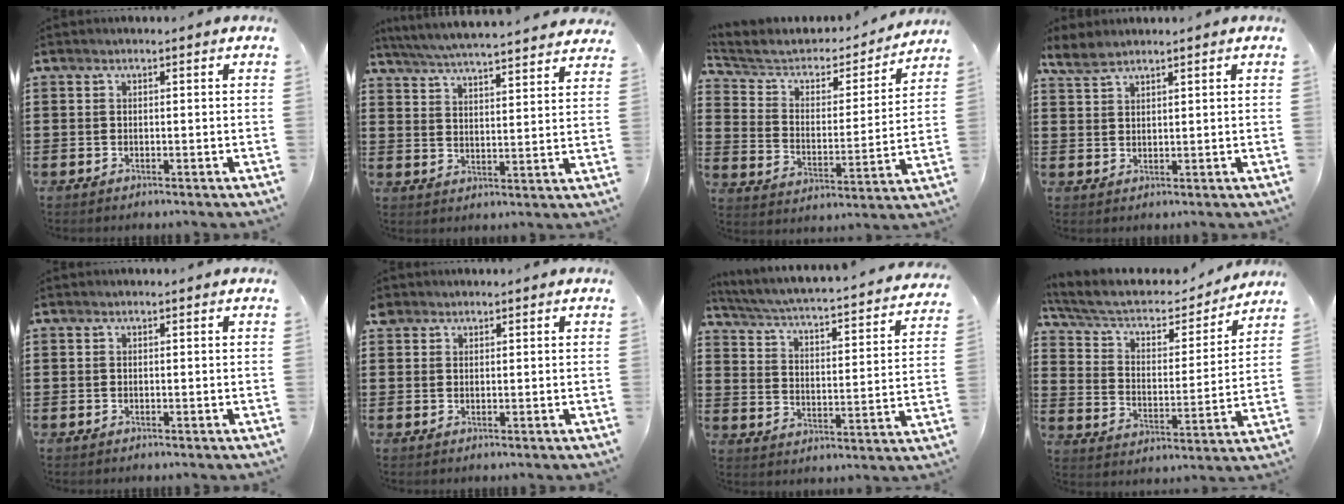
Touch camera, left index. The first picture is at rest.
{"total": 5.6, "force": [5.4, -0.5, 1.3], "torque": [-0.049, -0.038, 0.093]}
{"total": 4.8, "force": [4.0, 2.3, 1.4], "torque": [-0.056, -0.027, 0.061]}
{"total": 2.9, "force": [2.4, 1.0, 1.4], "torque": [-0.034, 0.004, 0.046]}
{"total": 0.0}
{"total": 1.5, "force": [1.2, 0.9, 0.2], "torque": [-0.008, 0.005, 0.024]}
{"total": 2.7, "force": [2.3, -0.4, 1.4], "torque": [-0.044, -0.035, 0.025]}
{"total": 6.1, "force": [4.7, 2.7, 2.7], "torque": [-0.077, -0.028, 0.079]}